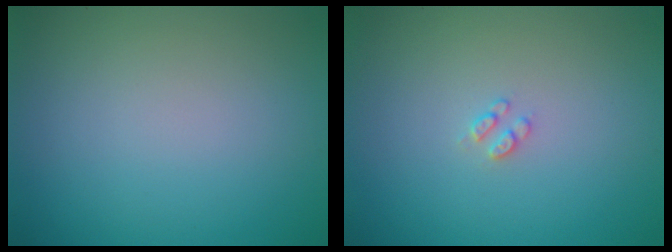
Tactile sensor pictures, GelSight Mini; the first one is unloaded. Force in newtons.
{"total": 1.0, "press": 0.9, "slide": 0.2}